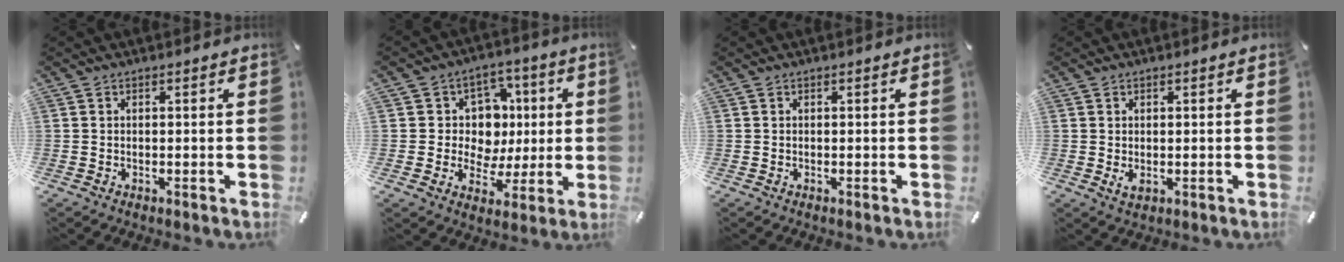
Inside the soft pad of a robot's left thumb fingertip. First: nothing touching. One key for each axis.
{"total": 10.9, "fx": 0.5, "fy": 10.4, "fz": 3.3, "tx": -0.044, "ty": -0.004, "tz": 0.018}
{"total": 0.0}
{"total": 1.7, "fx": -0.2, "fy": 1.1, "fz": 1.2, "tx": -0.021, "ty": -0.003, "tz": -0.006}